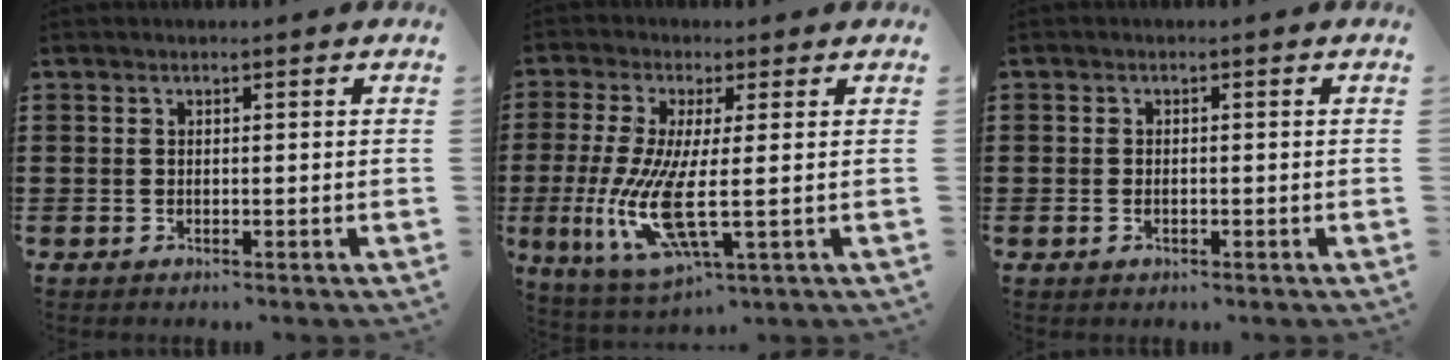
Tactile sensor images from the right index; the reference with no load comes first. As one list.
[{"total": 10.3, "force": [-1.0, 2.2, 10.0], "torque": [-0.223, -0.028, -0.018]}, {"total": 0.9, "force": [-0.3, 0.5, 0.6], "torque": [-0.015, -0.002, -0.006]}]